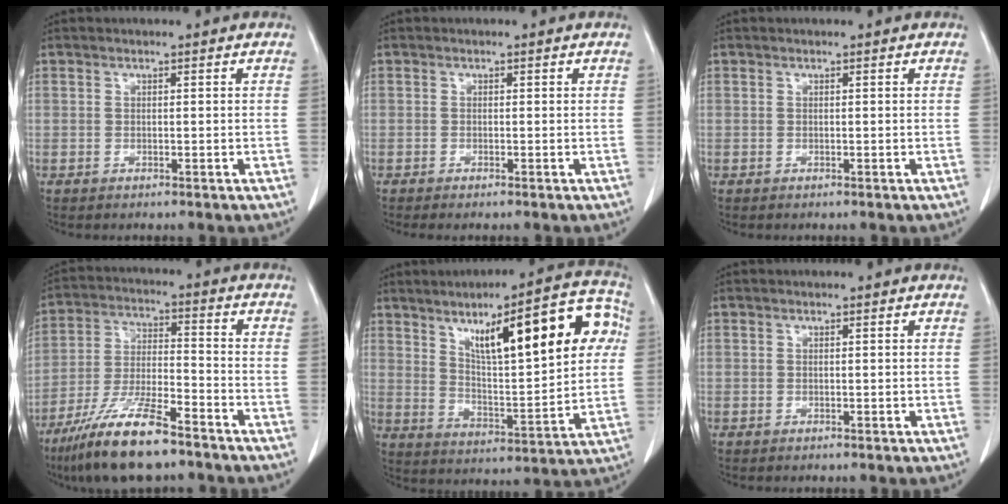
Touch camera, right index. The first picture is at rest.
{"total": 0.8, "force": [-0.5, 0.0, 0.6], "torque": [-0.011, -0.002, -0.010]}
{"total": 0.0}
{"total": 13.5, "force": [-9.7, 2.3, 9.0], "torque": [-0.178, -0.023, -0.177]}
{"total": 20.1, "force": [7.2, 4.2, 18.3], "torque": [-0.256, 0.029, 0.108]}
{"total": 0.0}